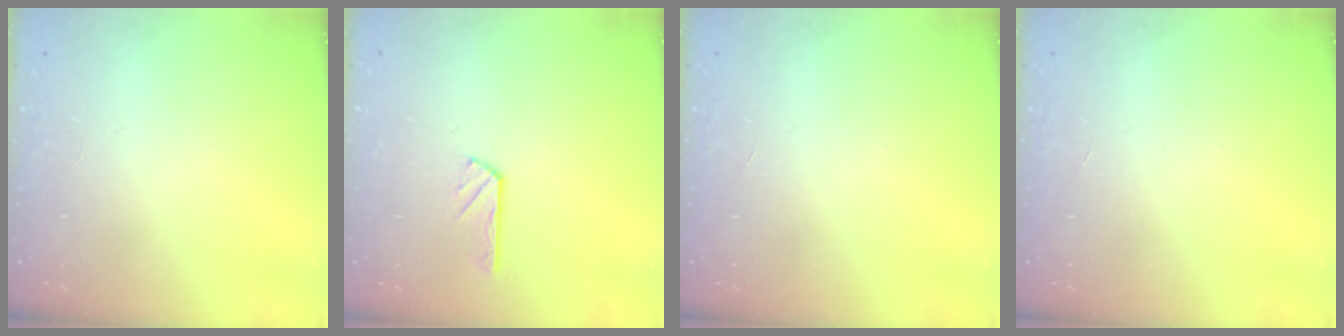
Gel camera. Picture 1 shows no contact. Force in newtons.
{"total": 2.8, "press": 2.8, "slide": 0.1}
{"total": 0.0}
{"total": 0.0}